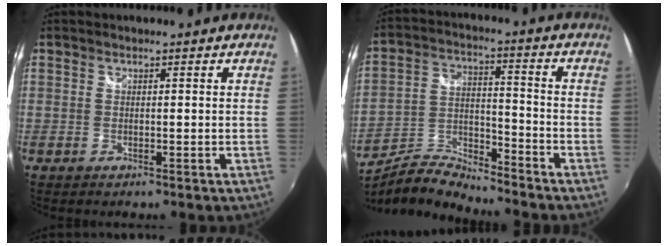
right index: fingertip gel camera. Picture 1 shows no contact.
{"total": 9.4, "force": [-8.8, 1.5, 3.0], "torque": [-0.060, 0.008, -0.175]}